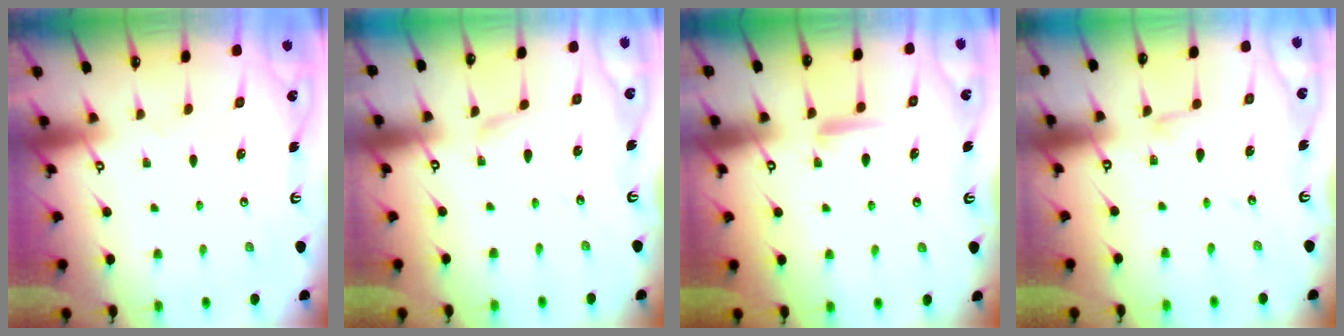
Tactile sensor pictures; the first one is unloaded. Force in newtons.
{"total": 1.9, "press": 1.9, "slide": 0.2}
{"total": 7.1, "press": 7.1, "slide": 0.7}
{"total": 2.6, "press": 2.6, "slide": 0.2}